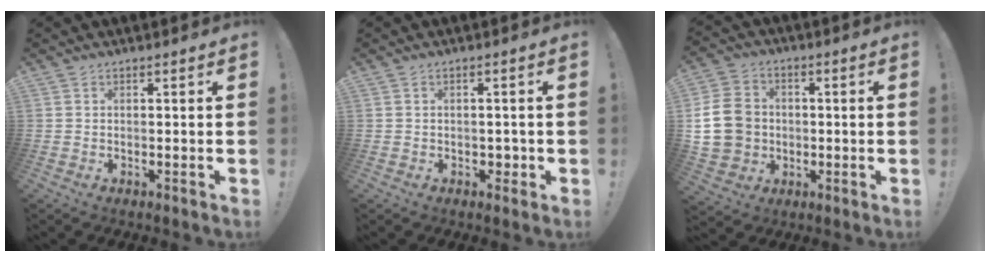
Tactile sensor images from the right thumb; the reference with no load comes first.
{"total": 2.6, "force": [-0.3, 2.3, 1.2], "torque": [-0.003, -0.002, -0.008]}
{"total": 14.1, "force": [-0.5, 12.2, 6.9], "torque": [-0.117, 0.017, -0.001]}